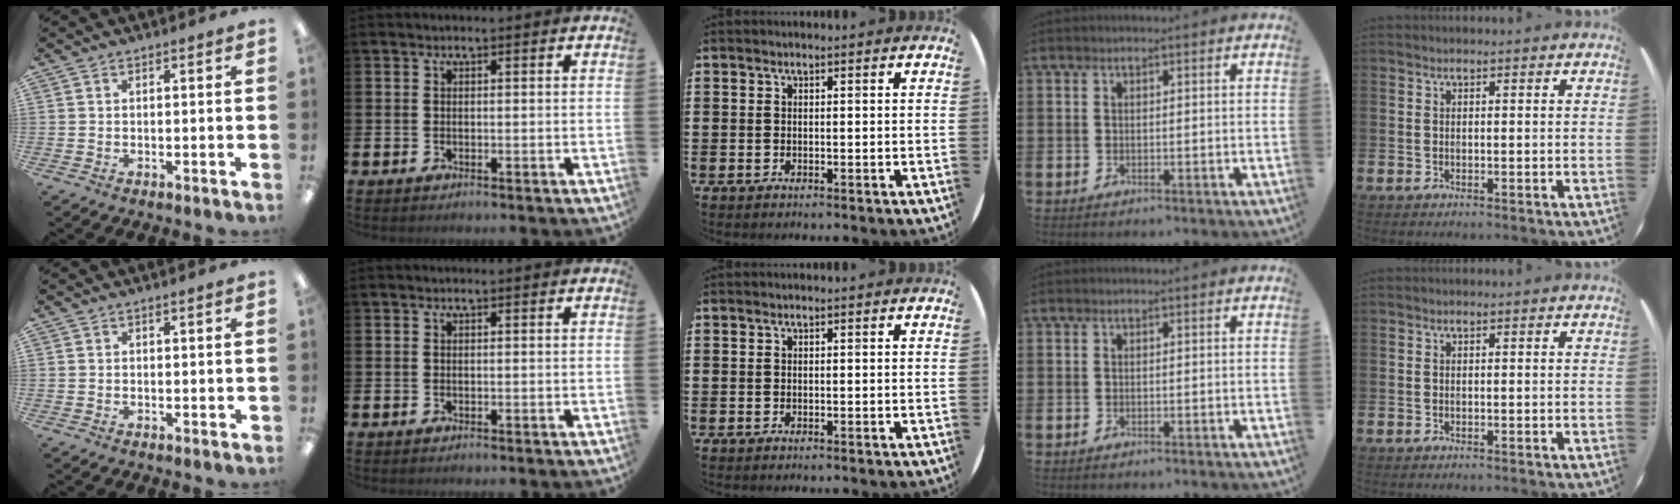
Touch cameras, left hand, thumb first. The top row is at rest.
{}